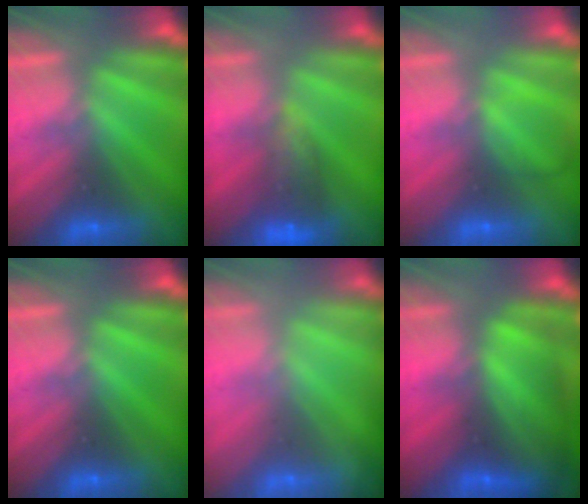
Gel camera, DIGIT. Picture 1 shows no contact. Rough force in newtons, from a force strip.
{"total": 7.5}
{"total": 2.1}
{"total": 0.0}
{"total": 1.3}
{"total": 8.5}